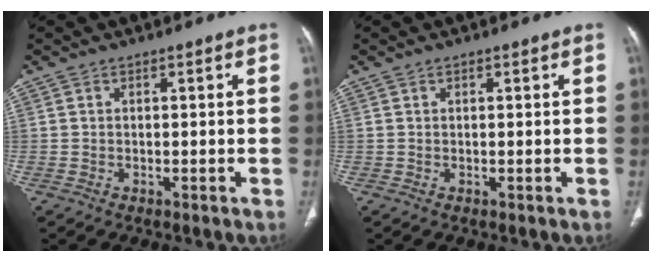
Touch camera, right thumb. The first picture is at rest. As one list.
[{"total": 0.0}]